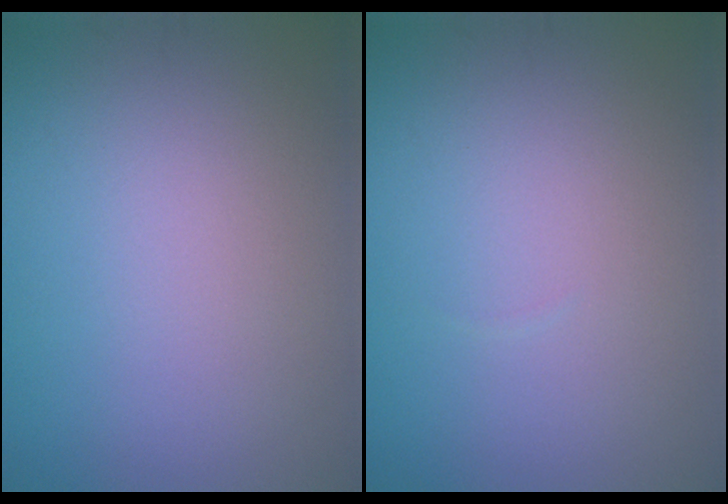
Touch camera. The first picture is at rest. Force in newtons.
{"total": 0.0}